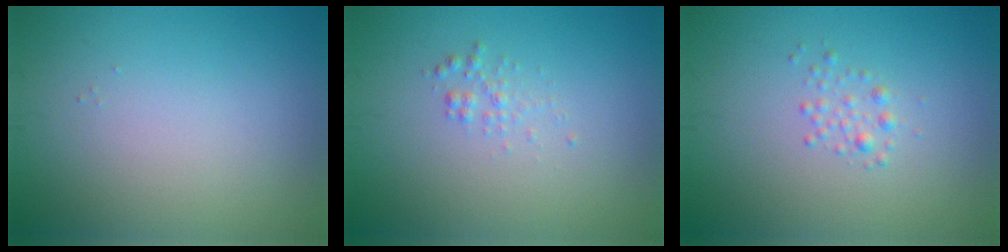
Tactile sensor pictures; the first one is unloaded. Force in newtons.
{"total": 1.0, "press": 1.0, "slide": 0.0}
{"total": 1.1, "press": 1.1, "slide": 0.0}